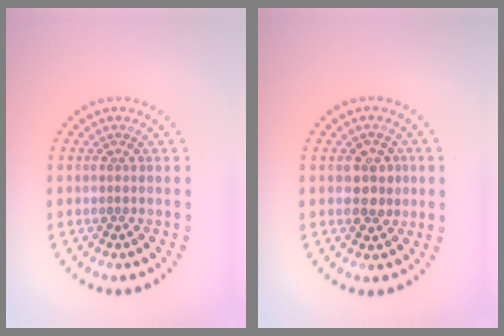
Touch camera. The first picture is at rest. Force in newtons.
{"total": 2.5, "press": 2.4, "slide": 0.5}